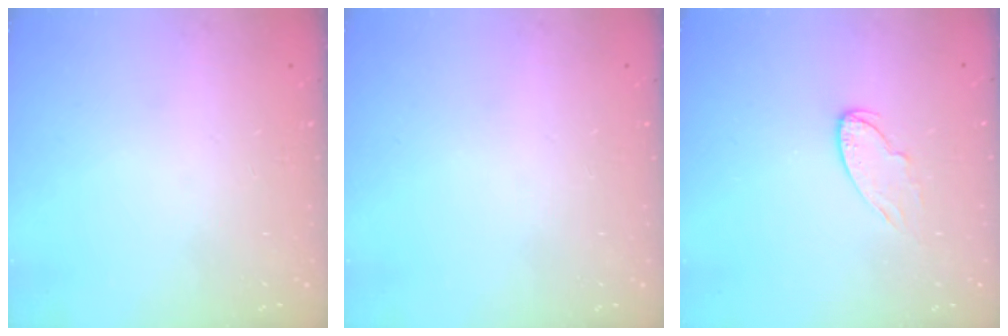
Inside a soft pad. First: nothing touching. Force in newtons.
{"total": 0.0}
{"total": 6.9, "press": 6.9, "slide": 0.5}